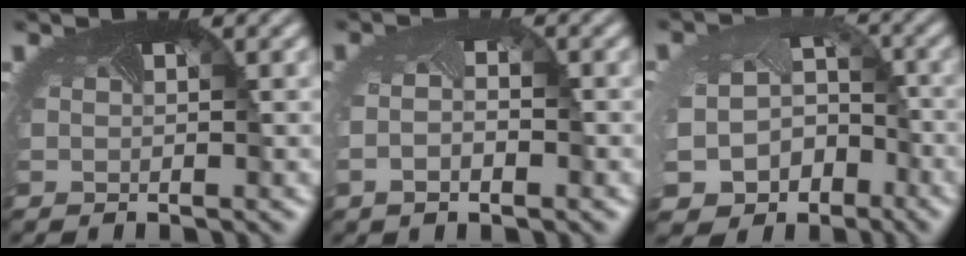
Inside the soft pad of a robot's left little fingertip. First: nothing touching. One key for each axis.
{"total": 2.3, "fx": -0.7, "fy": 1.0, "fz": 1.9, "tx": -0.044, "ty": -0.011, "tz": -0.008}
{"total": 8.8, "fx": -4.6, "fy": 6.9, "fz": 2.9, "tx": -0.066, "ty": -0.048, "tz": -0.061}